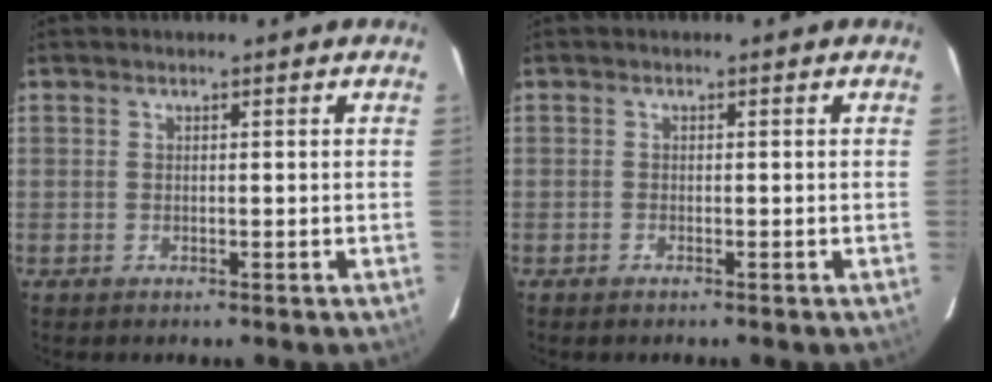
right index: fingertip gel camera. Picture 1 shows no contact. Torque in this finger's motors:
{"motor_torque": [-0.05, 0.08, -0.12, -0.05]}